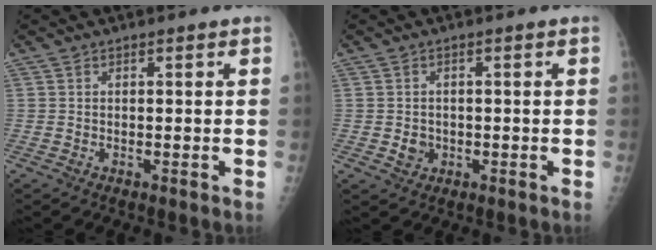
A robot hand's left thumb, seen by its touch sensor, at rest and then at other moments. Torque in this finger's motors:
{"motor_torque": [-0.44, 0.30, 0.02, 0.01, 0.00]}